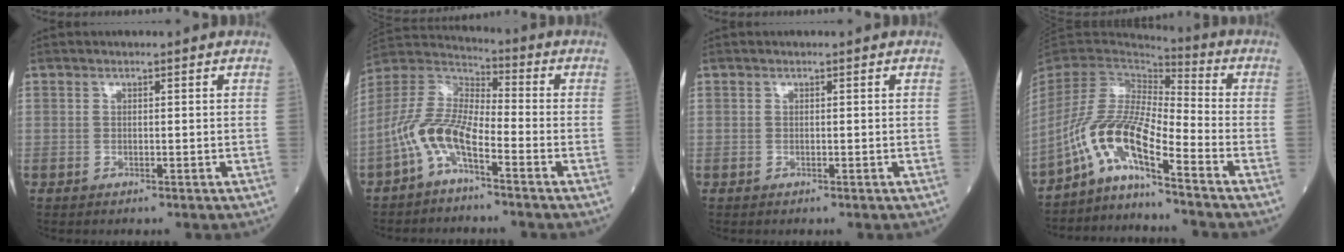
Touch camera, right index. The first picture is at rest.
{"total": 9.5, "force": [-4.9, 3.0, 7.5], "torque": [-0.175, 0.014, -0.106]}
{"total": 0.0}
{"total": 10.5, "force": [-6.9, 0.9, 7.8], "torque": [-0.168, 0.004, -0.134]}